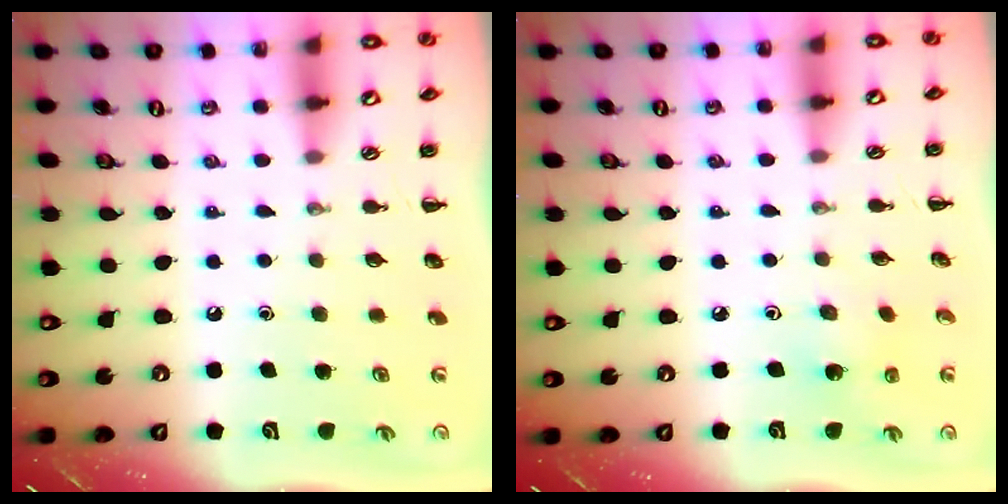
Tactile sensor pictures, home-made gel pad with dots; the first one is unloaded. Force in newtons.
{"total": 2.7, "press": 2.5, "slide": 0.9}